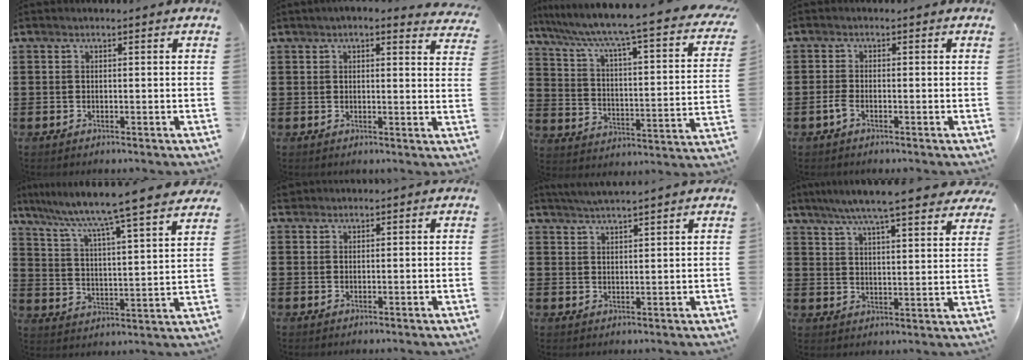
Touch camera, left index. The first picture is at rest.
{"total": 2.8, "force": [2.5, 0.3, 1.2], "torque": [-0.031, -0.005, 0.046]}
{"total": 5.0, "force": [3.6, -0.3, 3.4], "torque": [-0.085, -0.045, 0.045]}
{"total": 1.8, "force": [-1.0, 0.5, 1.3], "torque": [-0.040, -0.005, -0.024]}
{"total": 6.9, "force": [5.9, -1.5, 3.3], "torque": [-0.088, -0.055, 0.088]}
{"total": 1.1, "force": [1.0, 0.5, 0.2], "torque": [-0.006, 0.004, 0.019]}
{"total": 3.0, "force": [2.9, -0.7, 0.4], "torque": [-0.017, -0.007, 0.054]}
{"total": 6.6, "force": [5.8, -0.4, 3.1], "torque": [-0.083, -0.030, 0.099]}